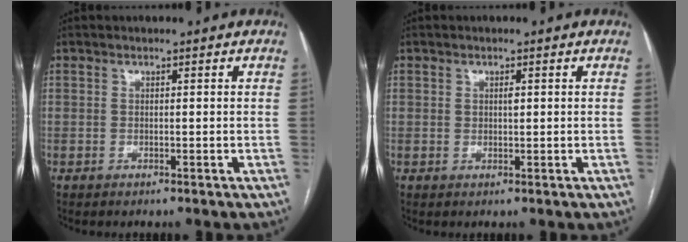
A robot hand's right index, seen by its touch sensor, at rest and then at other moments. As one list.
[{"total": 1.0, "force": [0.3, 0.4, 0.9], "torque": [-0.015, -0.001, 0.005]}]